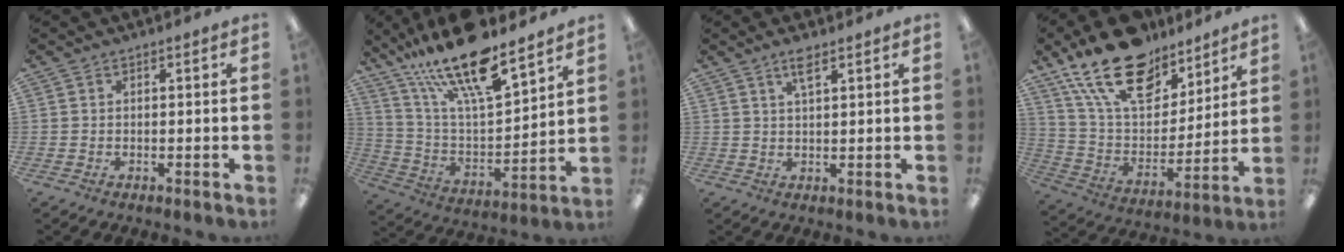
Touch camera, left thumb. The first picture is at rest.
{"total": 21.2, "force": [16.0, 5.5, 12.8], "torque": [-0.238, -0.097, 0.274]}
{"total": 3.7, "force": [2.5, 0.9, 2.6], "torque": [-0.050, 0.001, 0.041]}
{"total": 21.5, "force": [15.2, 10.7, 10.9], "torque": [-0.203, -0.083, 0.274]}